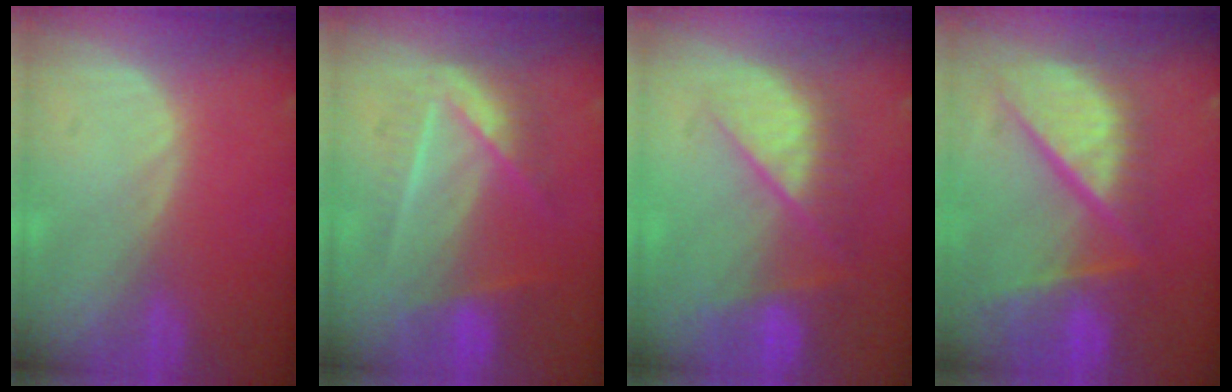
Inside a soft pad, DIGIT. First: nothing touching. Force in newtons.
{"total": 7.1, "press": 6.8, "slide": 2.2}
{"total": 8.6, "press": 7.9, "slide": 3.4}
{"total": 12.1, "press": 9.9, "slide": 7.0}